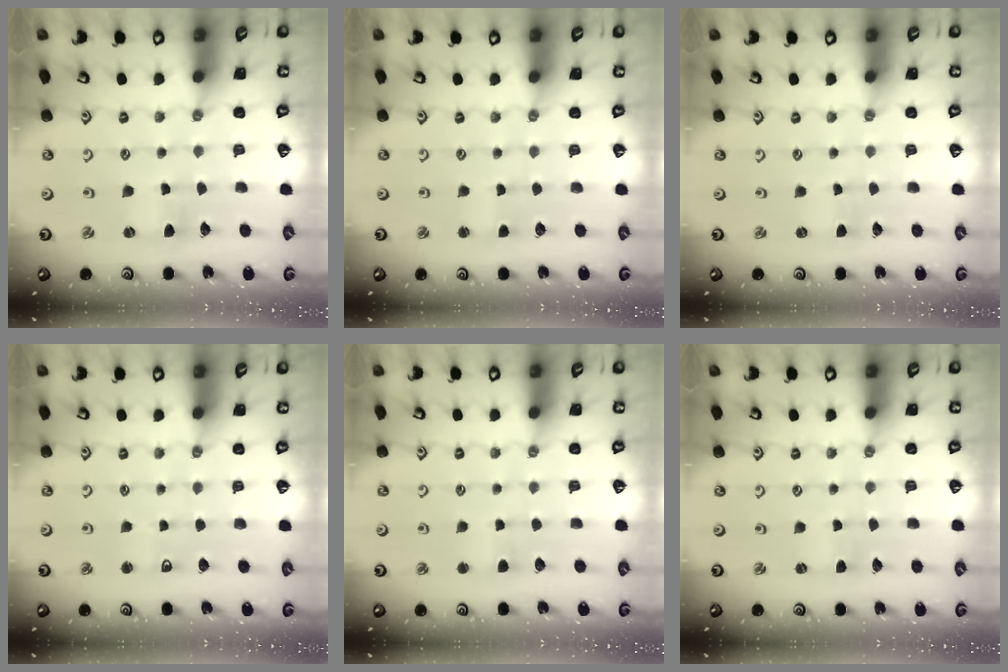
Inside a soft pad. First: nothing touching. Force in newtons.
{"total": 2.0, "press": 2.0, "slide": 0.4}
{"total": 0.0}
{"total": 2.8, "press": 2.7, "slide": 0.7}
{"total": 2.6, "press": 2.6, "slide": 0.4}
{"total": 1.7, "press": 1.7, "slide": 0.3}